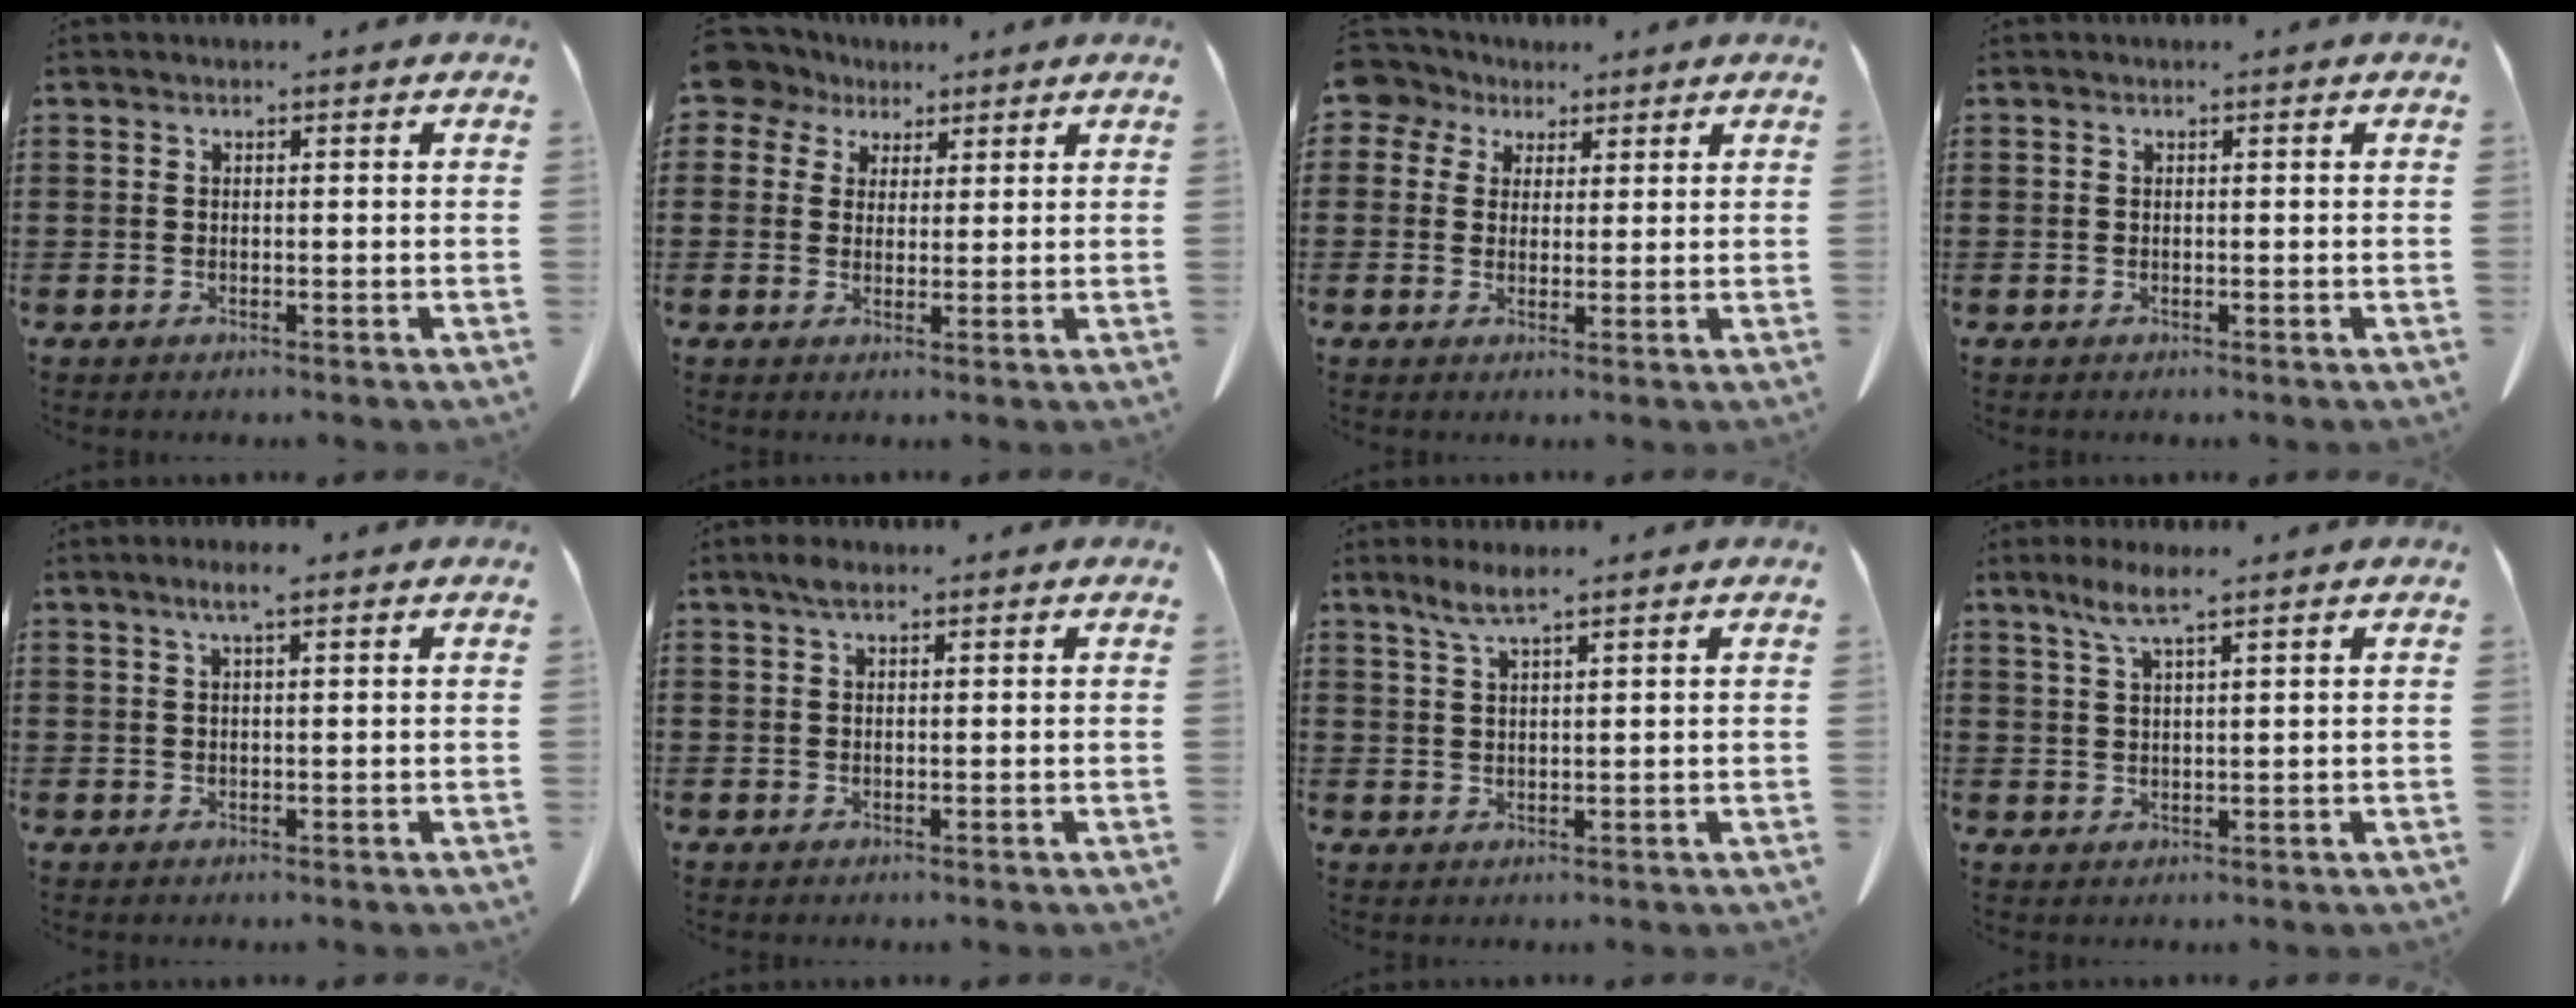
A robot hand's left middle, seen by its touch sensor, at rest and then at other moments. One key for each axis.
{"total": 5.2, "fx": 3.5, "fy": 3.6, "fz": 1.5, "tx": -0.045, "ty": 0.005, "tz": 0.065}
{"total": 4.4, "fx": 2.8, "fy": 3.2, "fz": 0.8, "tx": -0.031, "ty": 0.005, "tz": 0.052}
{"total": 0.0}
{"total": 2.7, "fx": 1.6, "fy": 0.2, "fz": 2.1, "tx": -0.044, "ty": 0.002, "tz": 0.028}
{"total": 1.8, "fx": 1.1, "fy": 0.6, "fz": 1.3, "tx": -0.029, "ty": 0.002, "tz": 0.020}
{"total": 3.4, "fx": 2.4, "fy": 0.1, "fz": 2.4, "tx": -0.054, "ty": 0.000, "tz": 0.045}
{"total": 4.4, "fx": 2.9, "fy": 0.2, "fz": 3.3, "tx": -0.072, "ty": 0.000, "tz": 0.051}